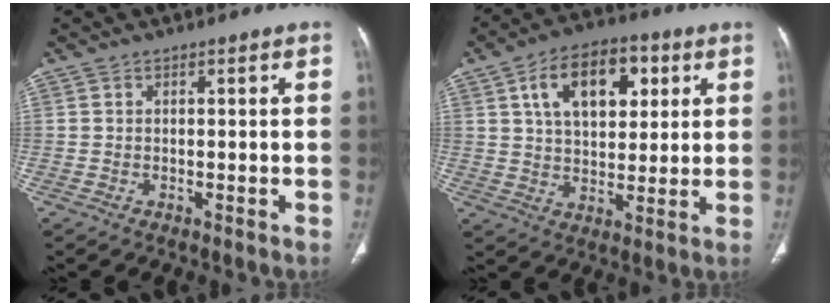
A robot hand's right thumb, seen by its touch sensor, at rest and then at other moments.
{"total": 14.9, "force": [5.2, 8.9, 10.7], "torque": [-0.136, -0.001, 0.085]}